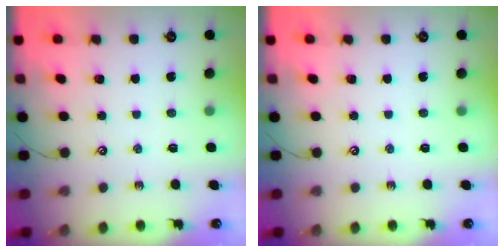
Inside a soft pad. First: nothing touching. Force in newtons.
{"total": 0.0}